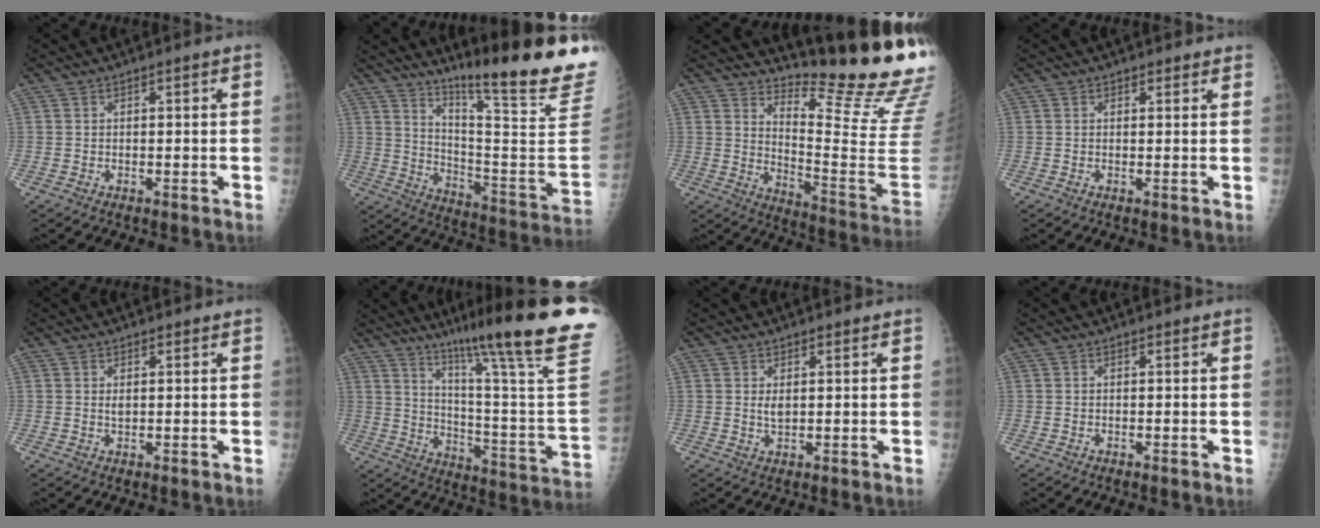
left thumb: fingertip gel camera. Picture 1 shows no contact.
{"total": 24.5, "force": [17.9, 1.4, 16.6], "torque": [-0.224, -0.139, 0.261]}
{"total": 20.1, "force": [17.1, 1.4, 10.5], "torque": [-0.135, -0.191, 0.230]}
{"total": 1.1, "force": [0.9, 0.7, 0.1], "torque": [0.012, -0.005, 0.007]}
{"total": 1.4, "force": [0.7, 0.9, 0.9], "torque": [-0.009, -0.004, 0.011]}
{"total": 29.0, "force": [19.6, 0.9, 21.4], "torque": [-0.284, -0.116, 0.287]}
{"total": 2.2, "force": [0.9, 1.4, 1.5], "torque": [-0.021, -0.008, 0.018]}
{"total": 0.0}